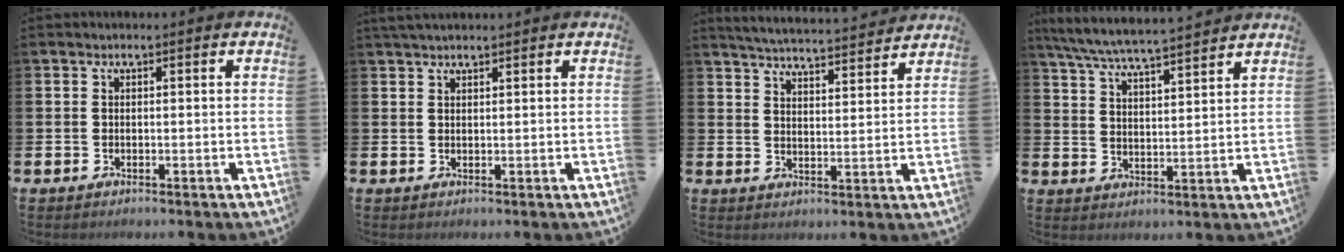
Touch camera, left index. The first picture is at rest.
{"total": 1.9, "force": [1.8, 0.3, 0.5], "torque": [-0.001, -0.003, 0.031]}
{"total": 5.2, "force": [5.2, 0.1, 0.6], "torque": [-0.032, -0.038, 0.090]}
{"total": 6.5, "force": [6.2, 0.1, 1.8], "torque": [-0.059, -0.038, 0.109]}